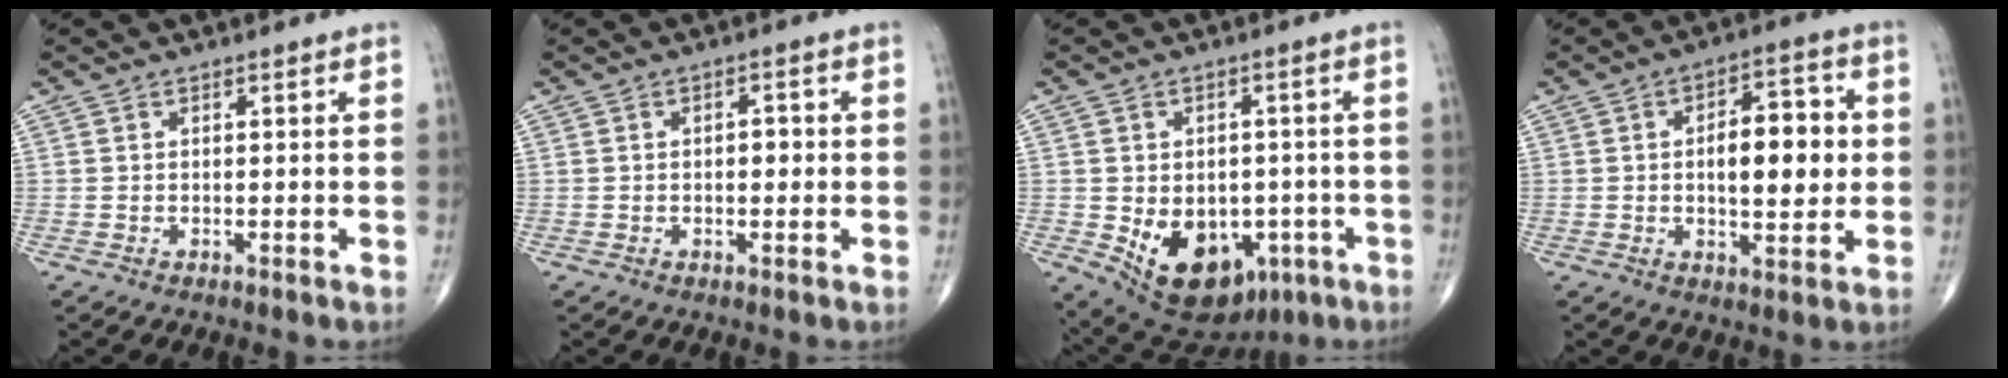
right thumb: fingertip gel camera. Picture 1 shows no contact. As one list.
[{"total": 2.4, "force": [-0.1, 1.3, 2.0], "torque": [-0.021, 0.004, -0.005]}, {"total": 14.9, "force": [-4.8, 10.4, 9.6], "torque": [-0.121, 0.011, -0.047]}, {"total": 11.3, "force": [0.6, 5.2, 10.0], "torque": [-0.122, 0.008, 0.007]}]